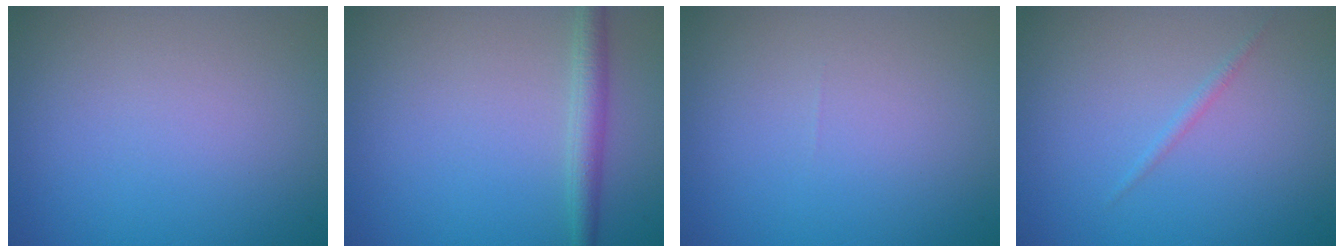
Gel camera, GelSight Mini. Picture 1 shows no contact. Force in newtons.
{"total": 2.3, "press": 2.3, "slide": 0.1}
{"total": 0.0}
{"total": 0.6, "press": 0.6, "slide": 0.0}